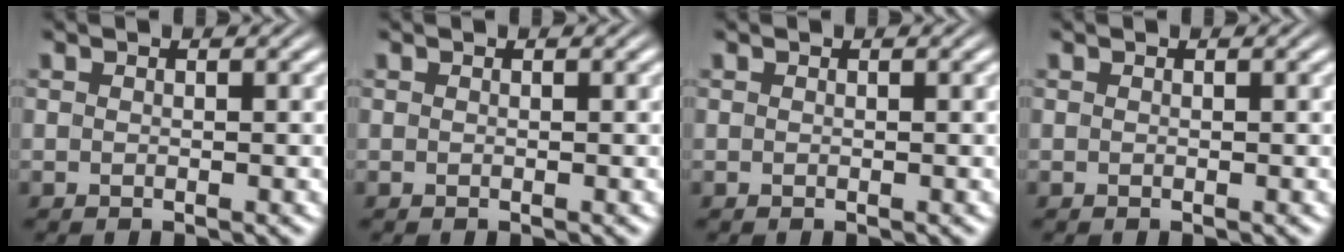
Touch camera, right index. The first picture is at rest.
{"total": 0.0}
{"total": 0.0}
{"total": 0.0}